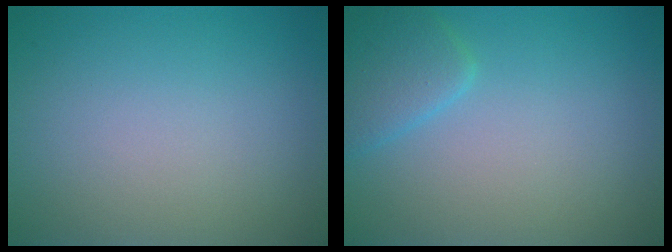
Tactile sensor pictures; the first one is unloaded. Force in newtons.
{"total": 2.6, "press": 2.6, "slide": 0.2}